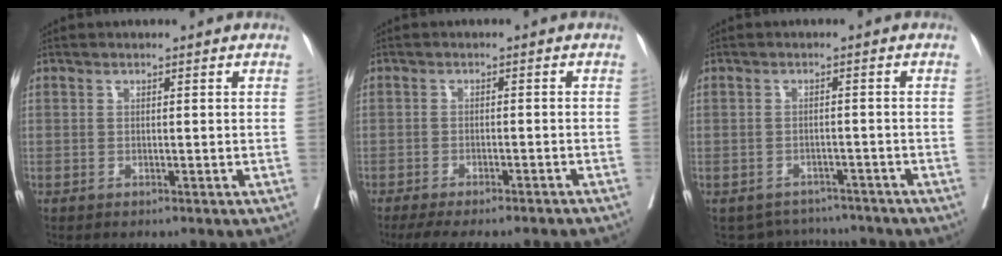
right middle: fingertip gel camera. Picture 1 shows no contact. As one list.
[{"total": 13.3, "force": [-11.6, 1.9, 6.2], "torque": [-0.093, -0.019, -0.150]}, {"total": 5.9, "force": [-5.5, 1.9, -0.2], "torque": [0.011, 0.015, -0.070]}]